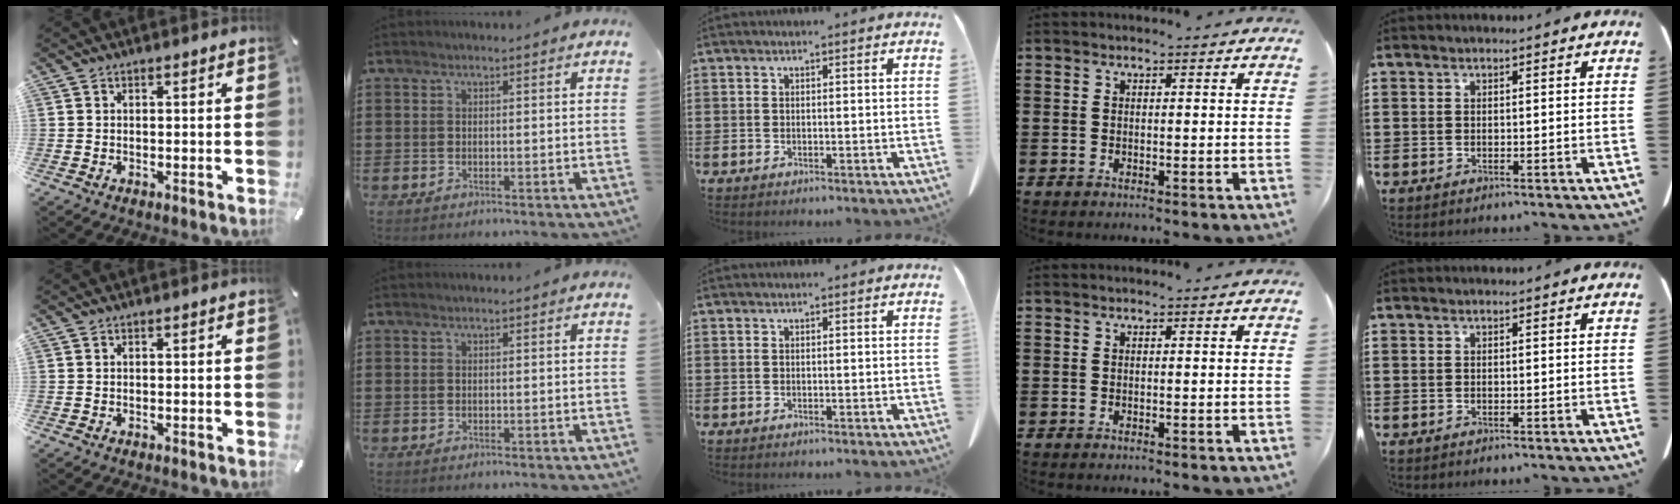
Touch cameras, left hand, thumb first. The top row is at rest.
{}